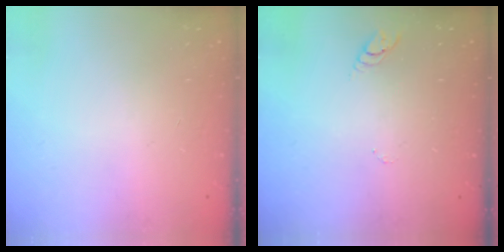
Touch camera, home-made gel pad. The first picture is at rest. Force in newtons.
{"total": 2.9, "press": 2.9, "slide": 0.3}